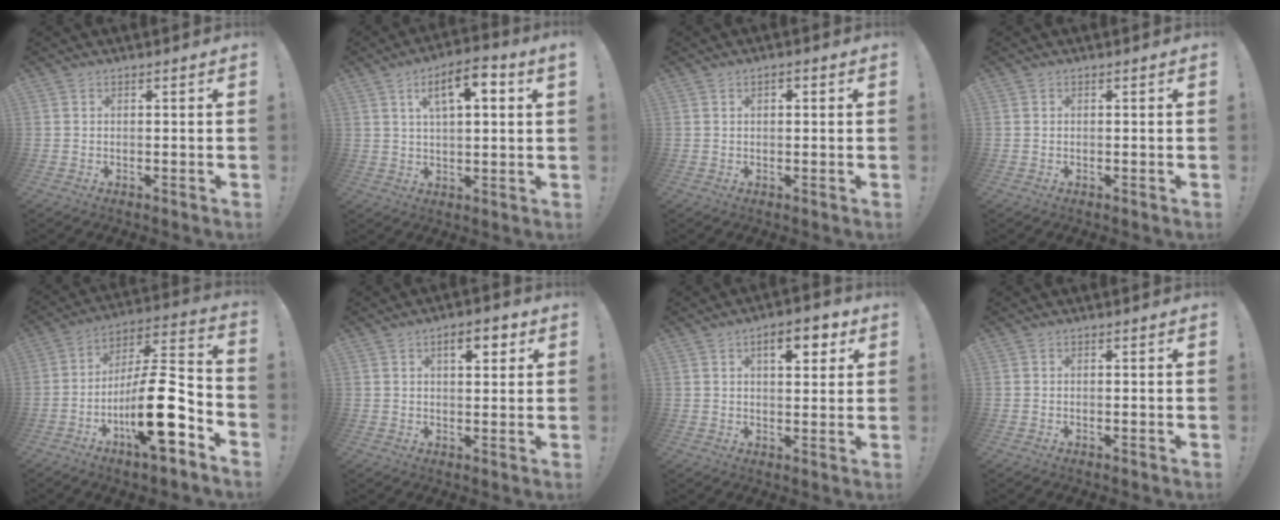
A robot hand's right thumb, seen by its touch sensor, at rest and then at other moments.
{"total": 9.7, "force": [3.8, 3.2, 8.3], "torque": [-0.127, -0.006, 0.061]}
{"total": 1.1, "force": [0.3, 0.7, 0.8], "torque": [-0.008, 0.002, 0.002]}
{"total": 0.0}
{"total": 21.3, "force": [-7.7, 6.5, 18.8], "torque": [-0.334, 0.042, -0.123]}
{"total": 6.1, "force": [2.7, 3.0, 4.7], "torque": [-0.051, -0.006, 0.037]}
{"total": 8.0, "force": [3.6, 3.8, 6.1], "torque": [-0.069, -0.006, 0.054]}
{"total": 0.0}